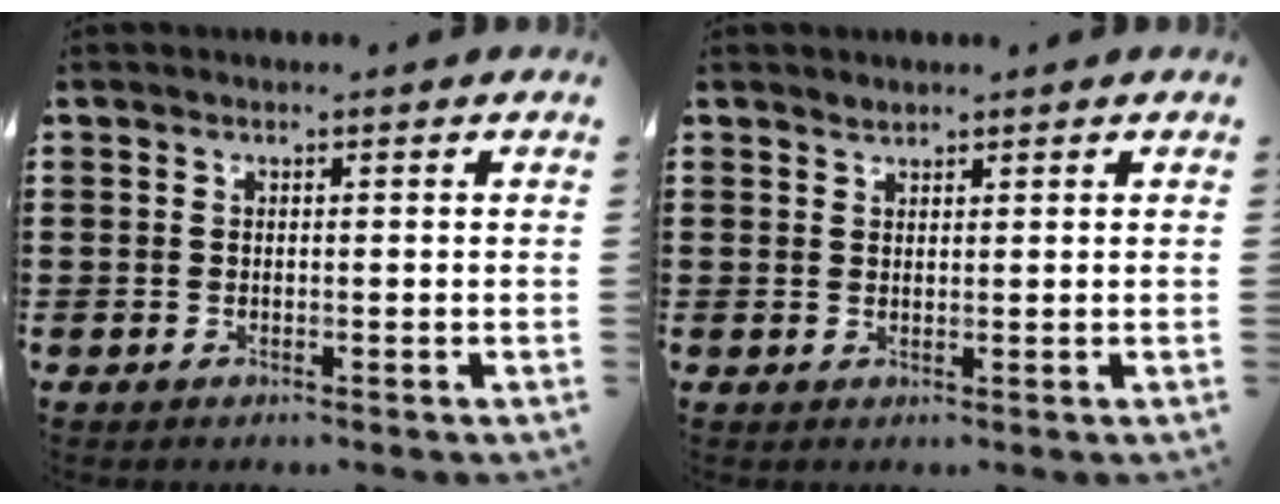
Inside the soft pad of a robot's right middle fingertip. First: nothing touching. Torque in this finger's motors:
{"motor_torque": [0.00, 0.00, 0.00, -0.01]}